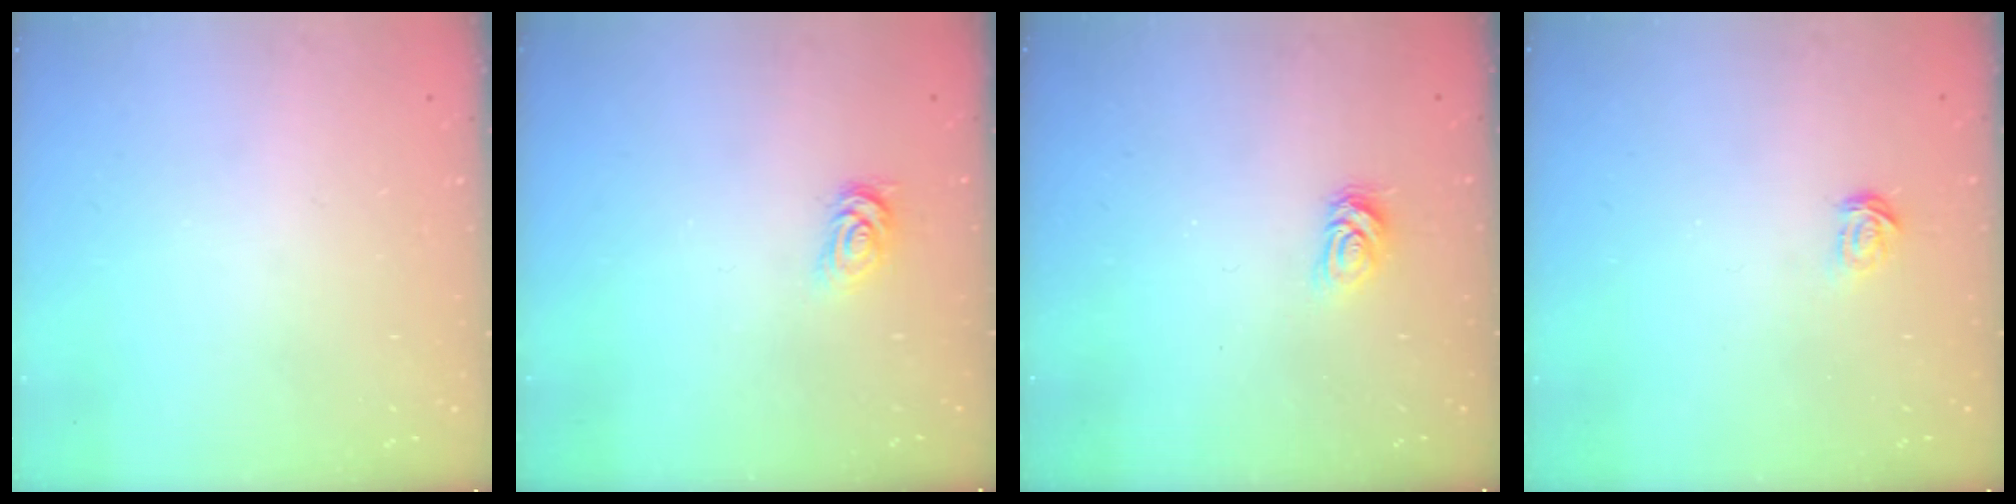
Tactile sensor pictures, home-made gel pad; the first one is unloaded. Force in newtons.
{"total": 1.8, "press": 1.8, "slide": 0.3}
{"total": 5.1, "press": 5.1, "slide": 0.6}
{"total": 1.8, "press": 1.8, "slide": 0.2}